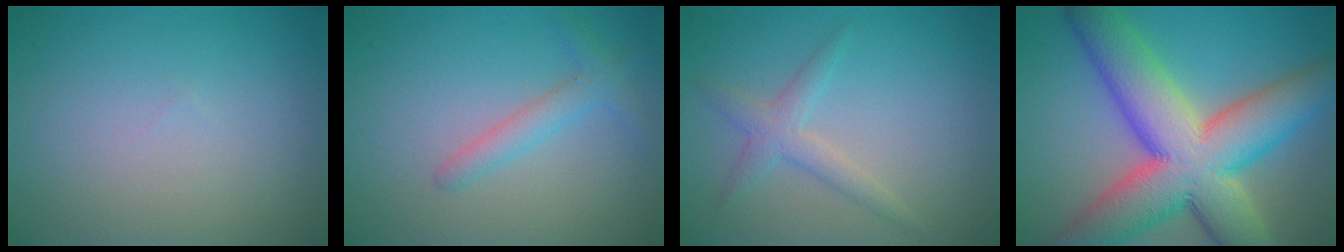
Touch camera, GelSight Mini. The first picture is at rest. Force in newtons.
{"total": 2.2, "press": 2.2, "slide": 0.1}
{"total": 2.2, "press": 2.2, "slide": 0.1}
{"total": 14.3, "press": 14.2, "slide": 0.6}